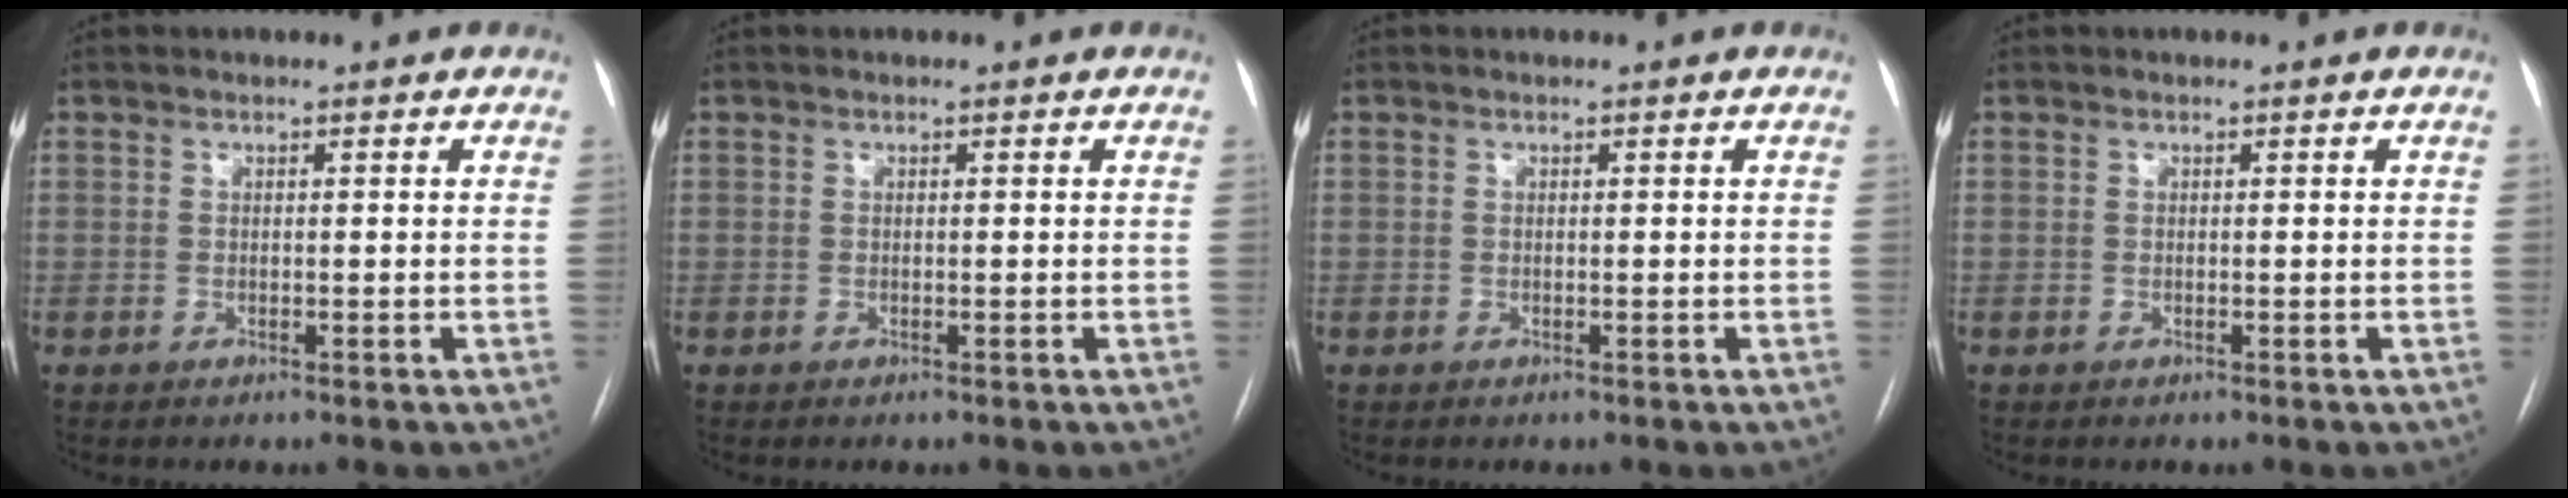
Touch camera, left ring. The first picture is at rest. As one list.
[{"total": 0.0}, {"total": 0.0}, {"total": 0.0}]